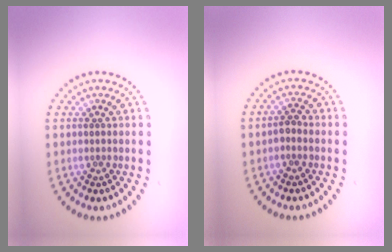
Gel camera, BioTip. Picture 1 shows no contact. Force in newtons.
{"total": 1.0, "press": 0.9, "slide": 0.5}